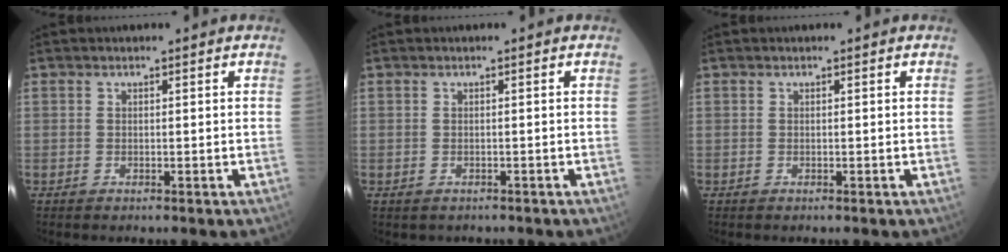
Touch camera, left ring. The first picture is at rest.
{"total": 1.2, "force": [-0.9, 0.8, 0.1], "torque": [-0.005, 0.001, -0.009]}
{"total": 0.0}